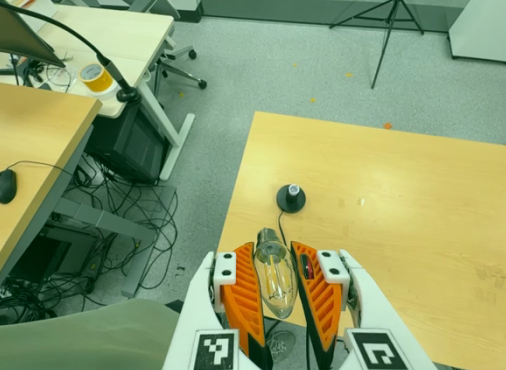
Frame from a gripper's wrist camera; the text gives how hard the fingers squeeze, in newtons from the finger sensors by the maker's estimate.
{"total": 19.7, "left": 21.4, "right": 18.1}